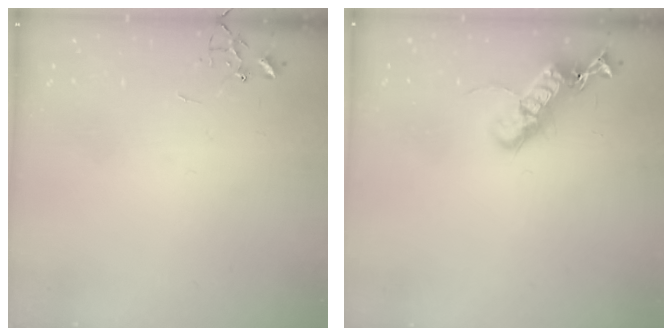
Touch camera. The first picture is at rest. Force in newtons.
{"total": 17.2, "press": 17.2, "slide": 0.8}